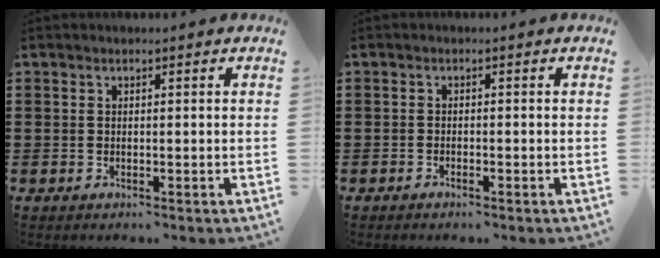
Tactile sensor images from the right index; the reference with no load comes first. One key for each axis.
{"total": 0.7, "fx": -0.6, "fy": -0.1, "fz": 0.3, "tx": -0.009, "ty": -0.006, "tz": -0.010}